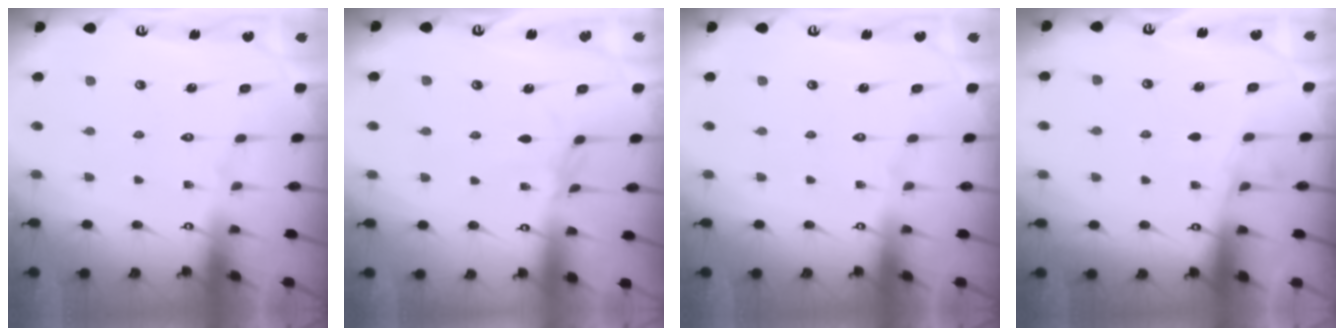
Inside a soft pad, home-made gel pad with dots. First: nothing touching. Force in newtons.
{"total": 2.8, "press": 2.7, "slide": 0.4}
{"total": 0.0}
{"total": 2.6, "press": 2.5, "slide": 0.4}